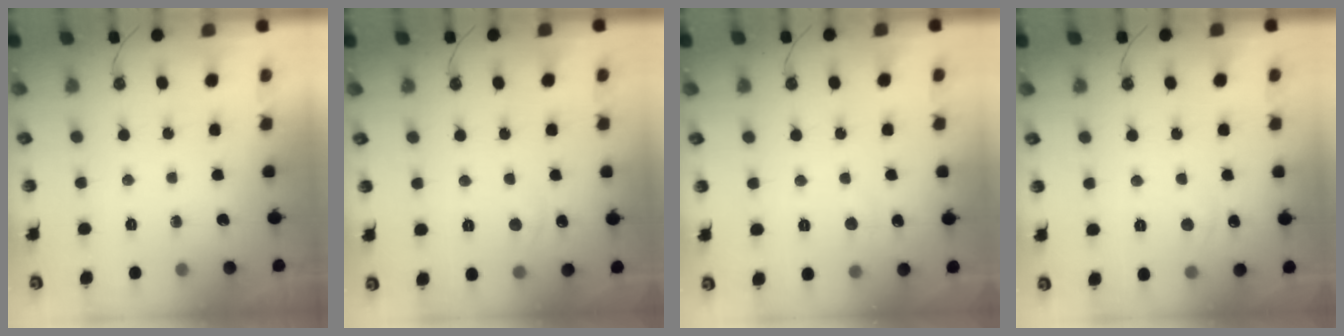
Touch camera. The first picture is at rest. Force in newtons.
{"total": 1.1, "press": 0.9, "slide": 0.6}
{"total": 1.6, "press": 1.5, "slide": 0.5}
{"total": 1.1, "press": 0.9, "slide": 0.6}